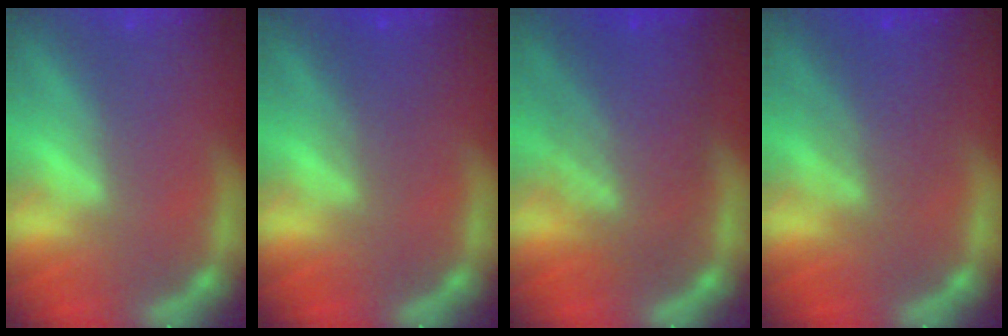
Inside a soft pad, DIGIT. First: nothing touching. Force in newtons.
{"total": 2.4}
{"total": 8.1}
{"total": 4.6}